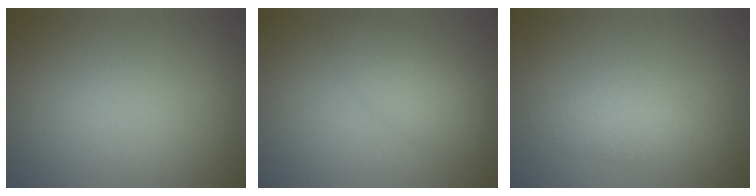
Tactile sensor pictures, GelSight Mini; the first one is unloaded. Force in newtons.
{"total": 3.5, "press": 3.4, "slide": 0.1}
{"total": 1.5, "press": 1.5, "slide": 0.1}